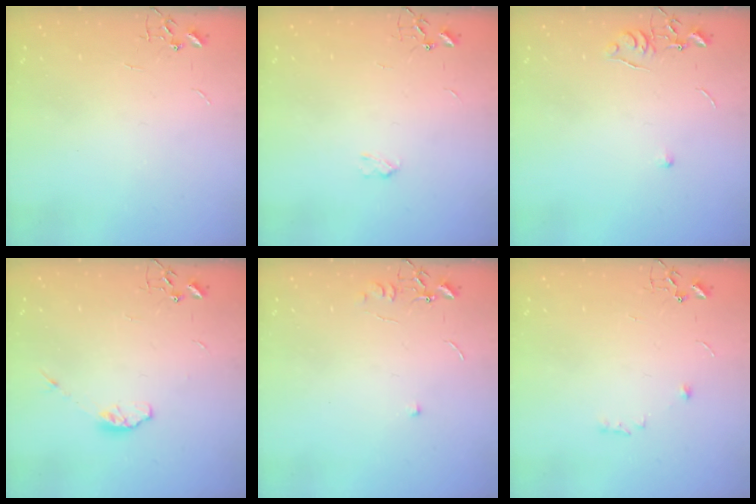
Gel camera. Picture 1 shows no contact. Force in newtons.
{"total": 2.6, "press": 2.6, "slide": 0.5}
{"total": 5.5, "press": 5.4, "slide": 0.8}
{"total": 5.3, "press": 5.2, "slide": 1.0}
{"total": 4.5, "press": 4.5, "slide": 0.6}
{"total": 4.9, "press": 4.8, "slide": 0.9}